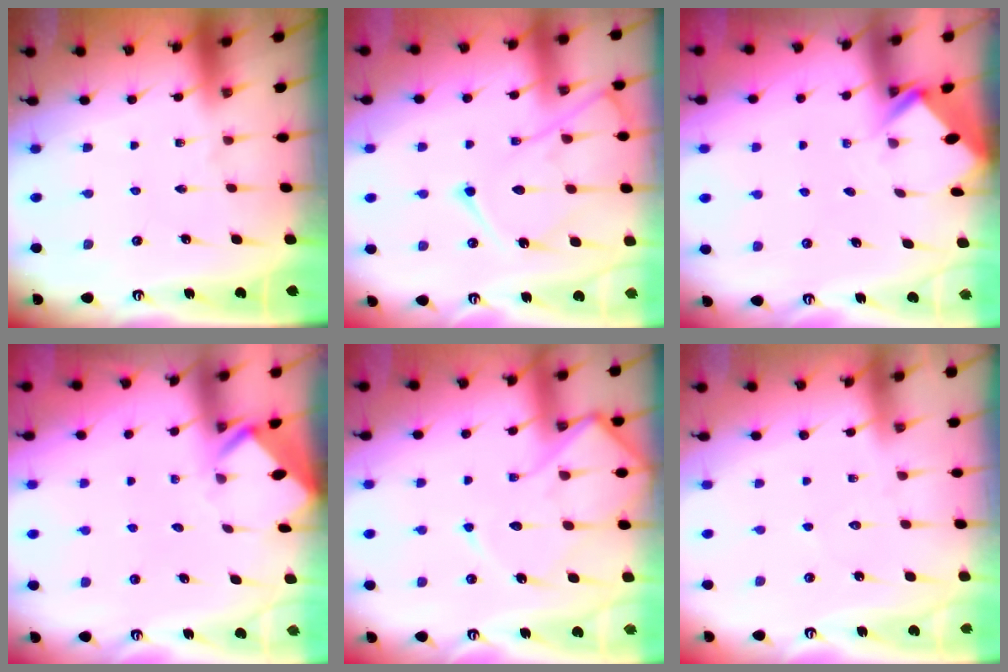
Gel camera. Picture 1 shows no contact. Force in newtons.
{"total": 15.2, "press": 15.1, "slide": 1.7}
{"total": 2.6, "press": 2.6, "slide": 0.2}
{"total": 3.4, "press": 3.4, "slide": 0.3}
{"total": 11.4, "press": 11.3, "slide": 1.0}
{"total": 4.0, "press": 3.9, "slide": 0.5}